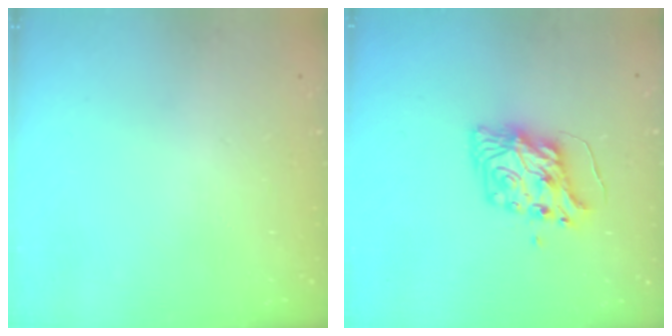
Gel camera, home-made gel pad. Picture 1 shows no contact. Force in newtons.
{"total": 8.9, "press": 8.9, "slide": 0.3}